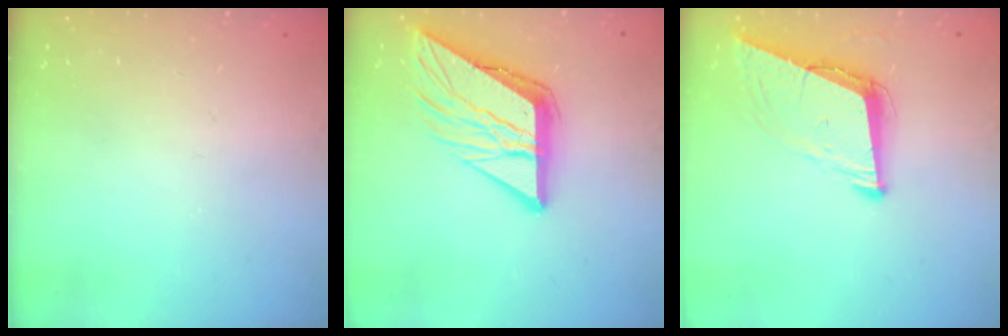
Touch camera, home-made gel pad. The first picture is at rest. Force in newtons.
{"total": 15.9, "press": 15.9, "slide": 1.6}
{"total": 9.1, "press": 8.4, "slide": 3.5}